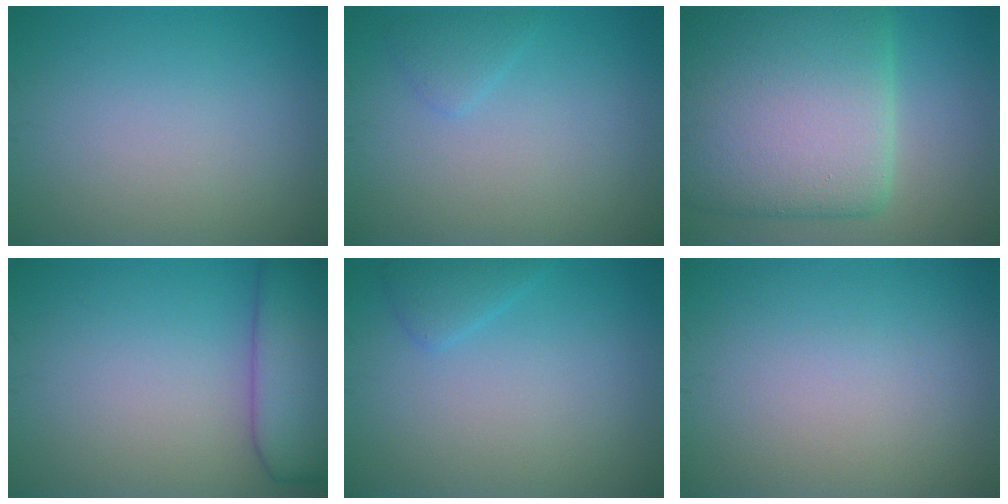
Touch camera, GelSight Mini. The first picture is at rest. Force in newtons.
{"total": 1.3, "press": 1.3, "slide": 0.1}
{"total": 15.4, "press": 15.4, "slide": 0.5}
{"total": 7.7, "press": 7.7, "slide": 0.7}
{"total": 1.6, "press": 1.6, "slide": 0.1}
{"total": 0.0}